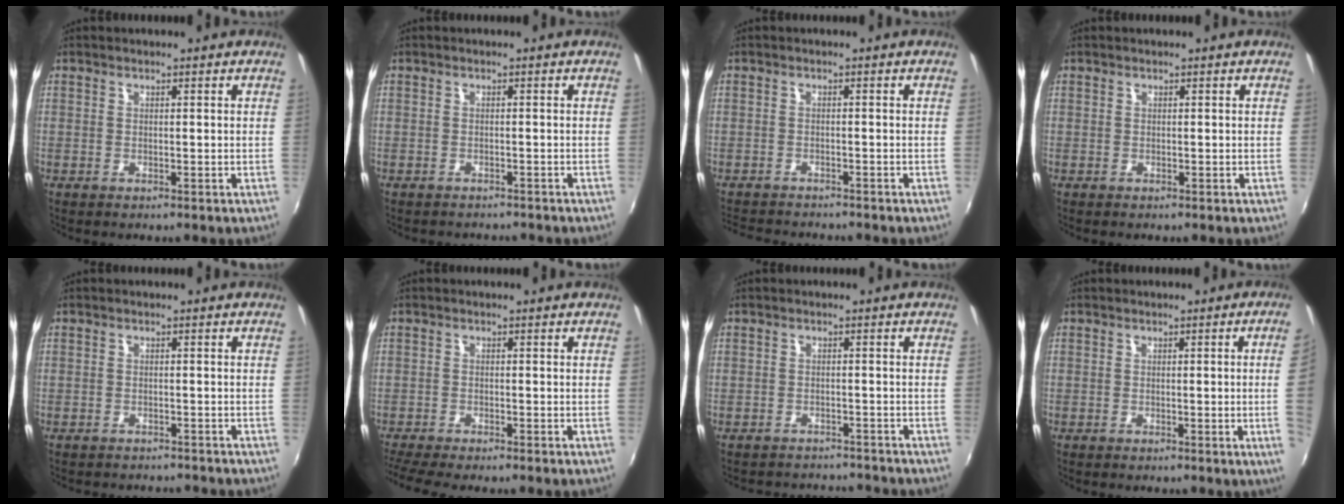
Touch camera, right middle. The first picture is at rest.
{"total": 3.0, "force": [-2.8, 0.7, 0.7], "torque": [-0.021, -0.012, -0.041]}
{"total": 6.7, "force": [-6.3, 1.2, 1.9], "torque": [-0.055, -0.014, -0.101]}
{"total": 0.0}
{"total": 4.4, "force": [-4.0, 1.5, 1.0], "torque": [-0.031, -0.006, -0.057]}
{"total": 5.7, "force": [-5.0, 0.0, 2.6], "torque": [-0.071, -0.023, -0.086]}
{"total": 6.7, "force": [-6.2, 2.5, 1.1], "torque": [-0.032, 0.013, -0.084]}
{"total": 4.9, "force": [0.1, -2.2, 4.4], "torque": [-0.067, -0.008, 0.005]}